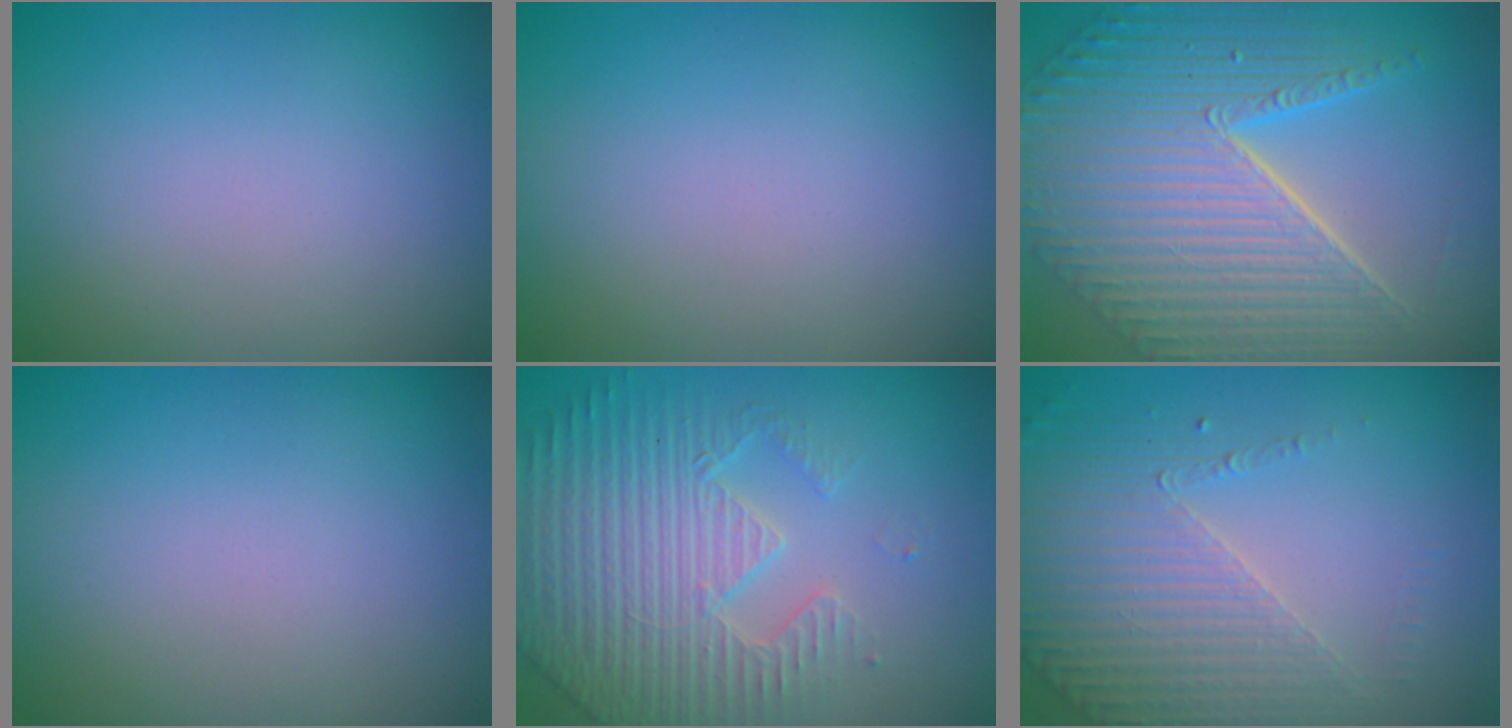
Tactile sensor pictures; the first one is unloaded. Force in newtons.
{"total": 0.0}
{"total": 10.8, "press": 7.3, "slide": 8.0}
{"total": 0.0}
{"total": 4.7, "press": 4.6, "slide": 1.0}
{"total": 4.5, "press": 3.4, "slide": 2.9}